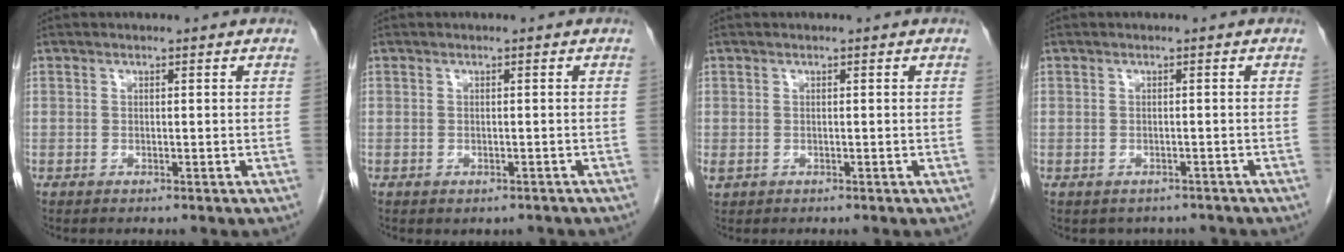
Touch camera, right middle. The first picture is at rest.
{"total": 1.5, "force": [-1.1, 0.9, 0.4], "torque": [-0.004, 0.000, -0.011]}
{"total": 0.9, "force": [-0.1, 0.7, 0.5], "torque": [-0.010, 0.001, 0.006]}
{"total": 3.8, "force": [-3.2, 2.0, 0.4], "torque": [-0.001, 0.011, -0.036]}